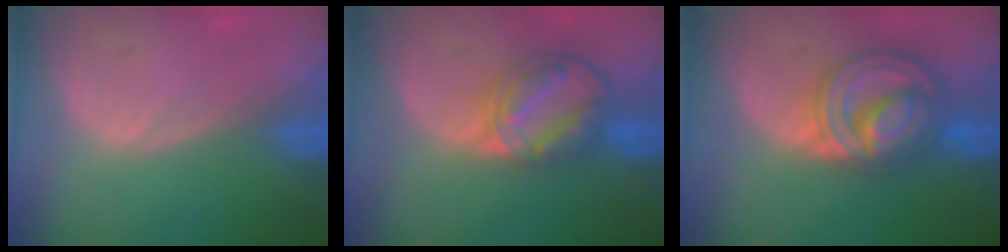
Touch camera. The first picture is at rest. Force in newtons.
{"total": 8.1, "press": 7.0, "slide": 4.2}
{"total": 8.9, "press": 8.9, "slide": 0.7}